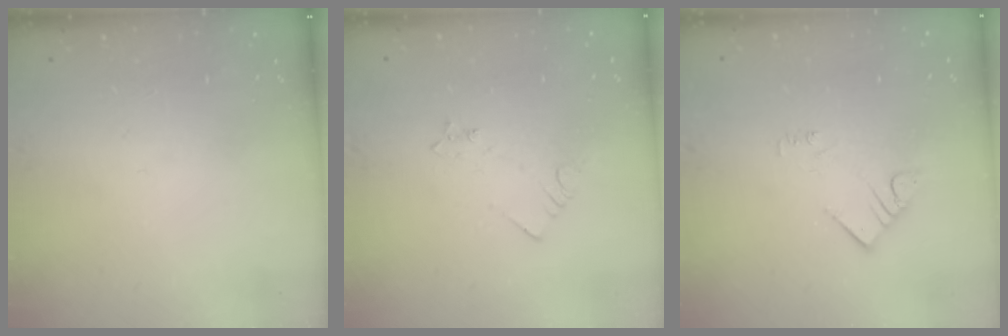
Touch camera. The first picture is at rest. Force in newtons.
{"total": 2.5, "press": 2.5, "slide": 0.3}
{"total": 3.1, "press": 3.0, "slide": 0.4}